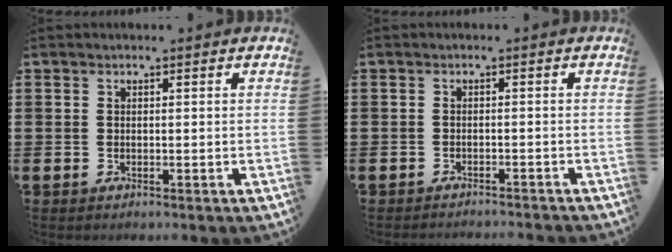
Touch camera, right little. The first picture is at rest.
{"total": 1.1, "force": [-1.0, -0.2, 0.0], "torque": [0.000, 0.002, -0.022]}